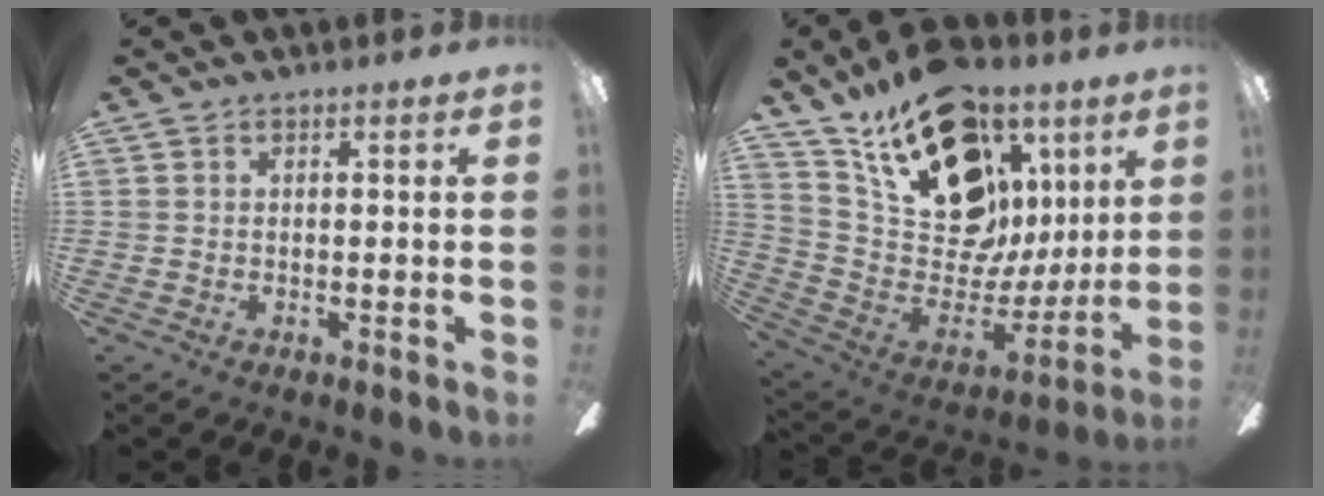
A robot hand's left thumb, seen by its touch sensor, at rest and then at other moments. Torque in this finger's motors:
{"motor_torque": [2.49, 2.52, 1.31, -1.46, 0.09]}